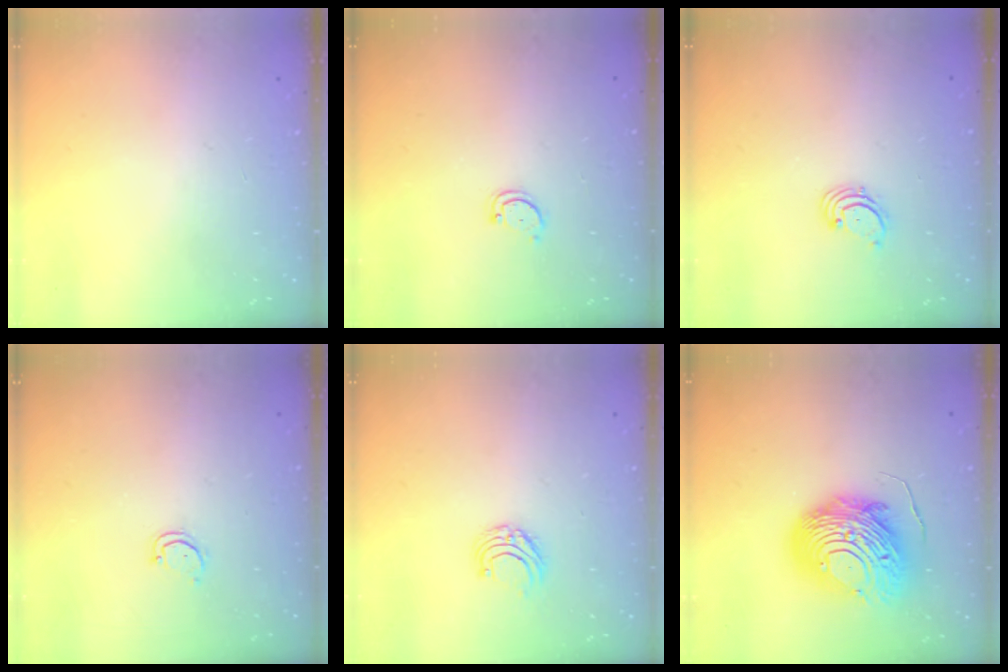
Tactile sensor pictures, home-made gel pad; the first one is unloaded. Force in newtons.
{"total": 2.8, "press": 2.8, "slide": 0.3}
{"total": 1.7, "press": 1.6, "slide": 0.2}
{"total": 2.6, "press": 2.6, "slide": 0.2}
{"total": 5.2, "press": 5.2, "slide": 0.5}
{"total": 14.7, "press": 14.7, "slide": 1.1}